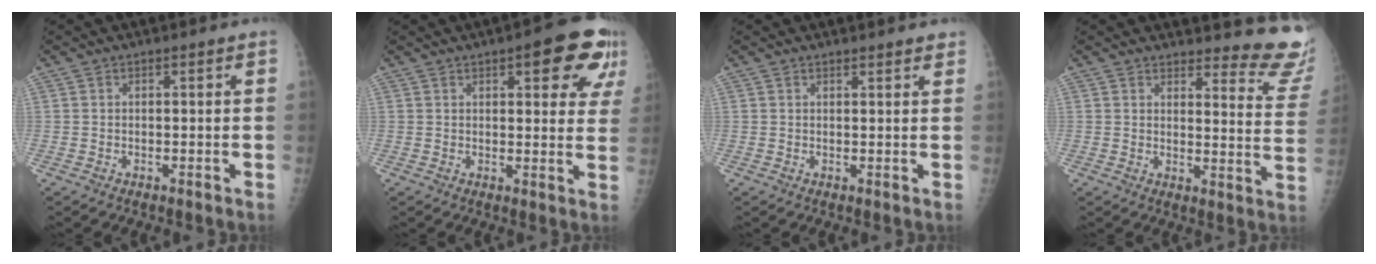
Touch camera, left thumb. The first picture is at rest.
{"total": 12.6, "force": [6.0, 4.5, 10.2], "torque": [-0.084, -0.017, 0.064]}
{"total": 2.1, "force": [2.0, 0.5, 0.7], "torque": [0.002, -0.005, 0.022]}
{"total": 13.9, "force": [13.3, 2.8, 2.7], "torque": [0.009, -0.142, 0.124]}